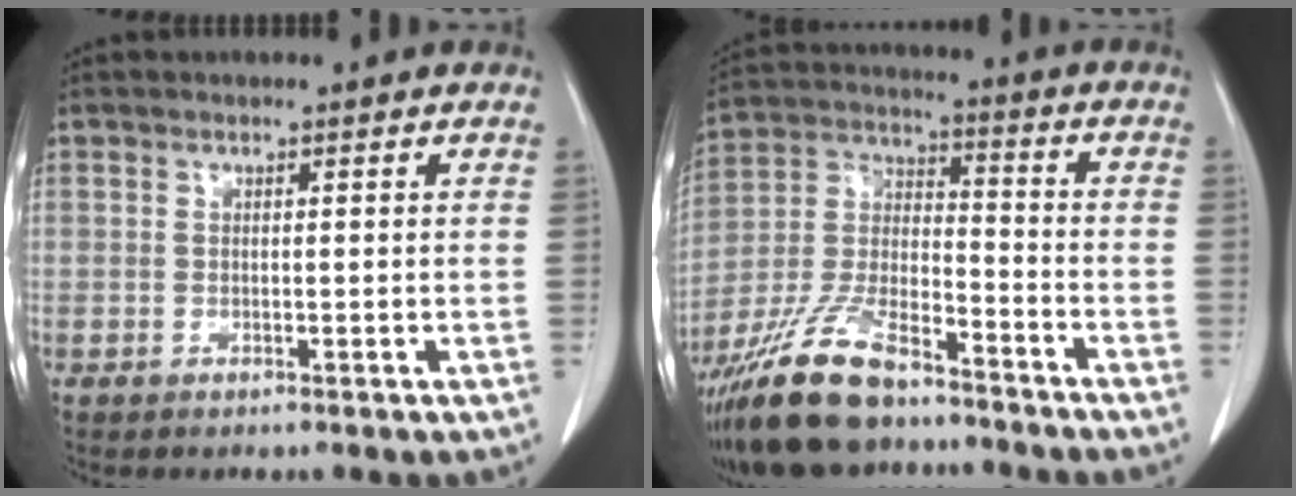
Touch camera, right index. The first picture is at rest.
{"total": 15.7, "force": [-12.2, 4.7, 8.7], "torque": [-0.189, -0.005, -0.227]}